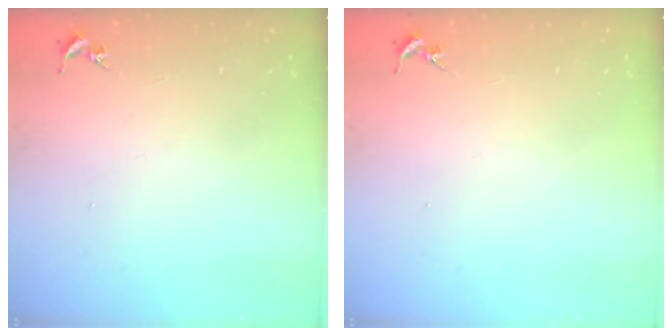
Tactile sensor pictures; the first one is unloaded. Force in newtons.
{"total": 0.0}